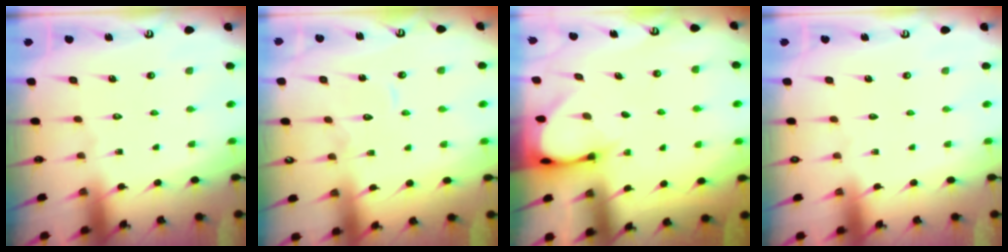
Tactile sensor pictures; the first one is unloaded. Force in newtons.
{"total": 7.6, "press": 7.6, "slide": 0.5}
{"total": 3.1, "press": 3.1, "slide": 0.2}
{"total": 0.0}